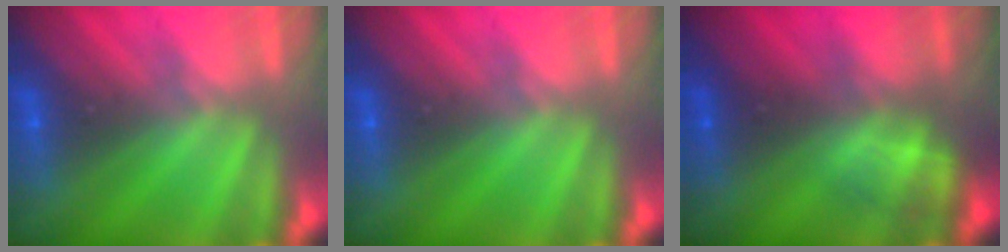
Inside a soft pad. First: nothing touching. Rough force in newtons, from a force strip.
{"total": 0.0}
{"total": 2.3}